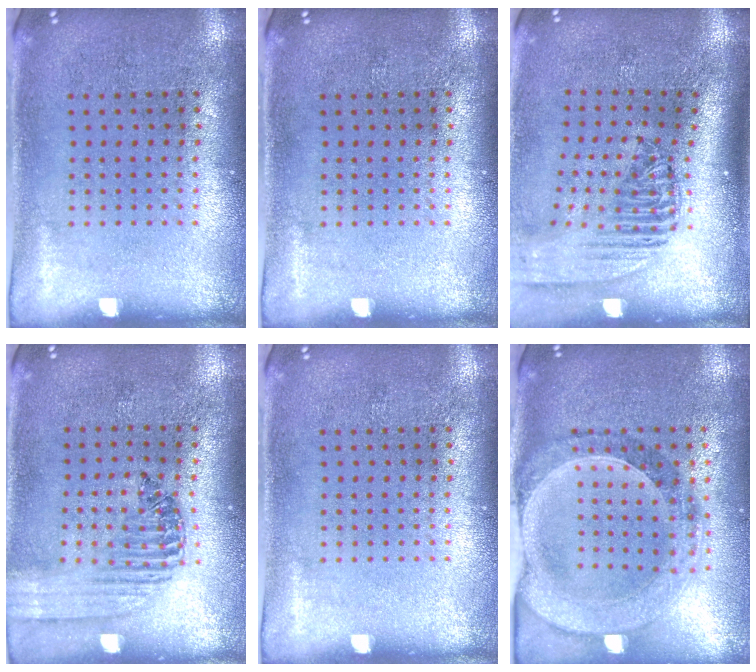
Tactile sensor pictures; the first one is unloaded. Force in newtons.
{"total": 0.0}
{"total": 2.4, "press": 1.8, "slide": 1.6}
{"total": 1.4, "press": 1.4, "slide": 0.4}
{"total": 0.0}
{"total": 1.5, "press": 1.4, "slide": 0.4}